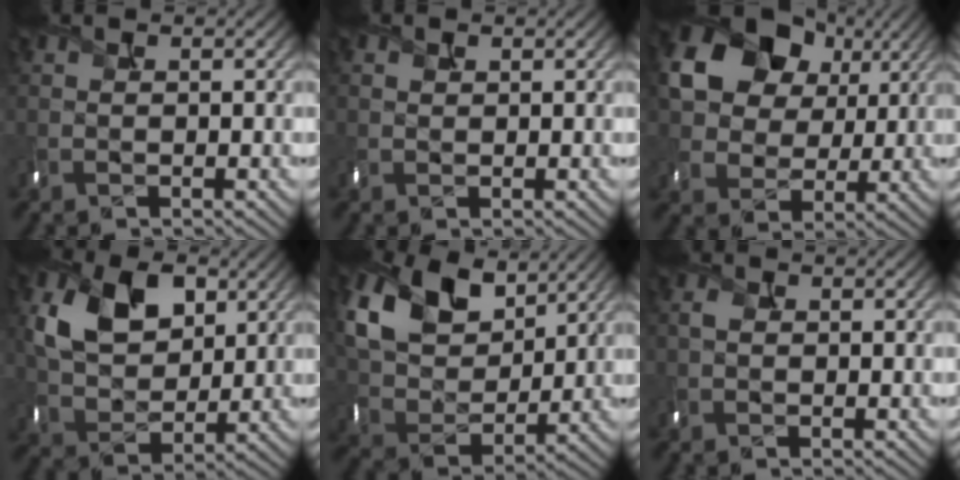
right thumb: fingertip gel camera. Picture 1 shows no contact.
{"total": 0.9, "force": [0.3, 0.7, 0.3], "torque": [-0.011, -0.003, 0.008]}
{"total": 14.0, "force": [5.2, 10.7, 7.3], "torque": [-0.166, 0.022, 0.086]}
{"total": 9.5, "force": [3.2, 6.4, 6.2], "torque": [-0.134, -0.006, 0.060]}
{"total": 12.2, "force": [6.3, 7.8, 6.9], "torque": [-0.179, 0.008, 0.116]}
{"total": 1.0, "force": [0.0, 0.9, 0.4], "torque": [-0.011, -0.001, -0.001]}